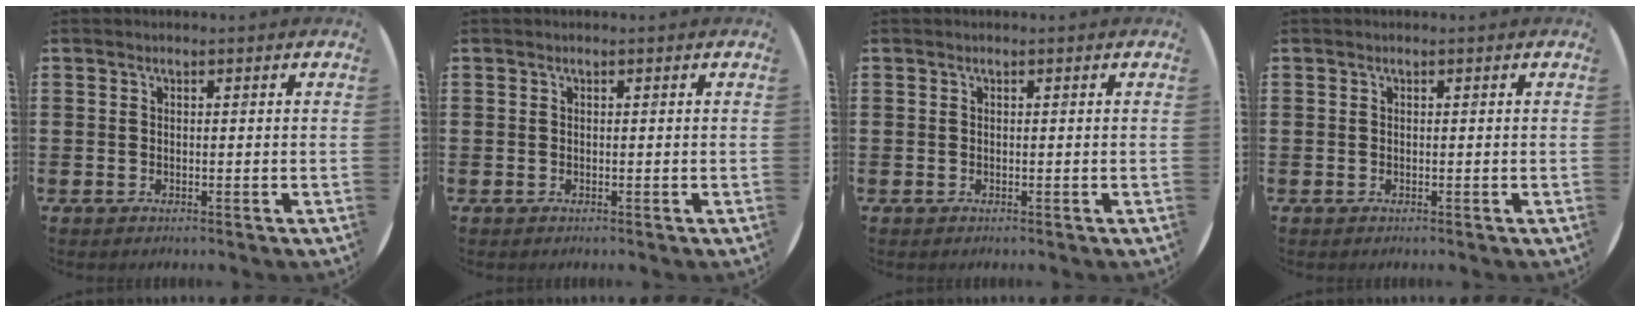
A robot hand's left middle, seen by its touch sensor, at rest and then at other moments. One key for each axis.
{"total": 0.0}
{"total": 0.0}
{"total": 0.0}